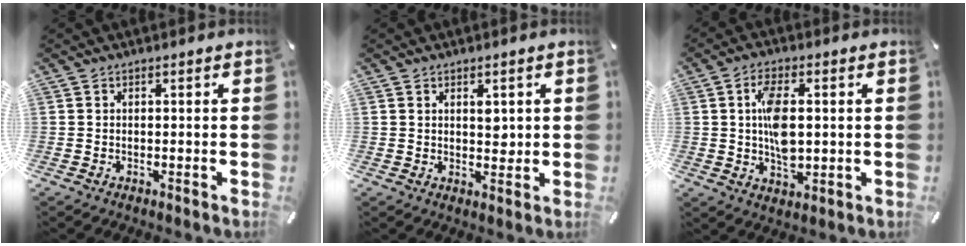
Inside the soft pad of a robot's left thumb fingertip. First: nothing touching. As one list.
[{"total": 3.4, "force": [1.2, 2.2, 2.2], "torque": [-0.014, -0.008, 0.014]}, {"total": 8.5, "force": [0.9, 4.5, 7.2], "torque": [-0.145, 0.000, 0.008]}]